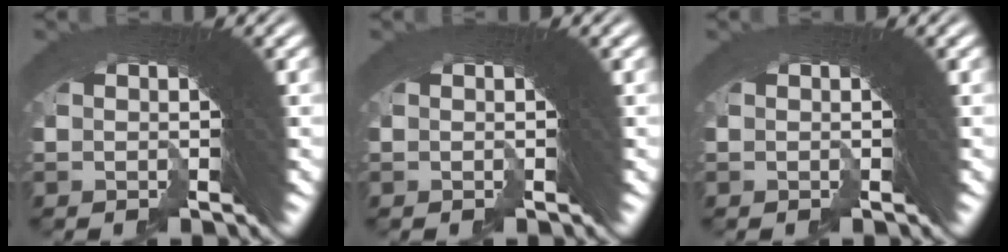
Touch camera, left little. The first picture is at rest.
{"total": 0.0}
{"total": 0.0}